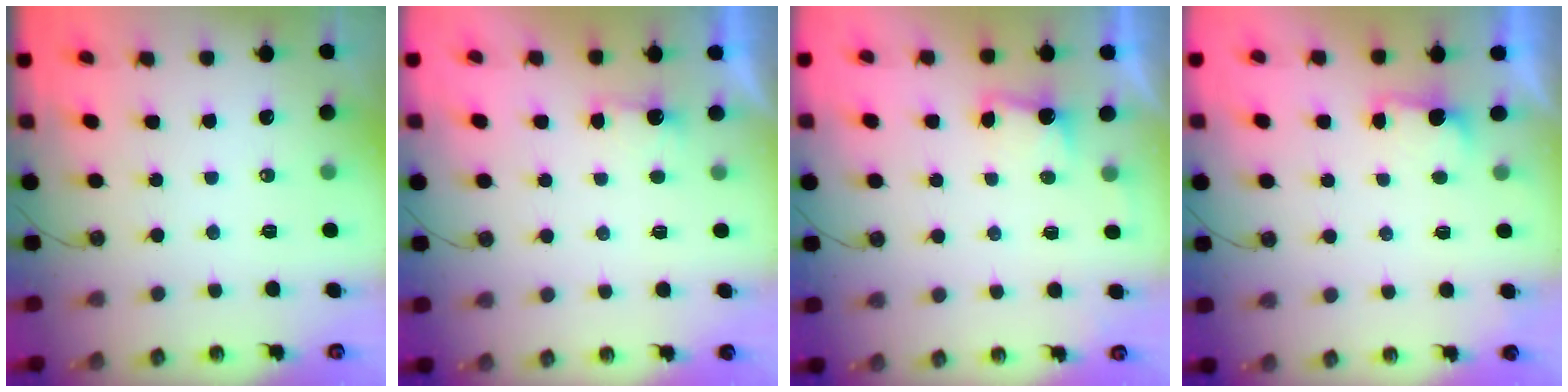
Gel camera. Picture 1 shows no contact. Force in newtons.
{"total": 1.6, "press": 1.4, "slide": 0.9}
{"total": 2.3, "press": 2.1, "slide": 1.0}
{"total": 3.1, "press": 3.0, "slide": 0.9}